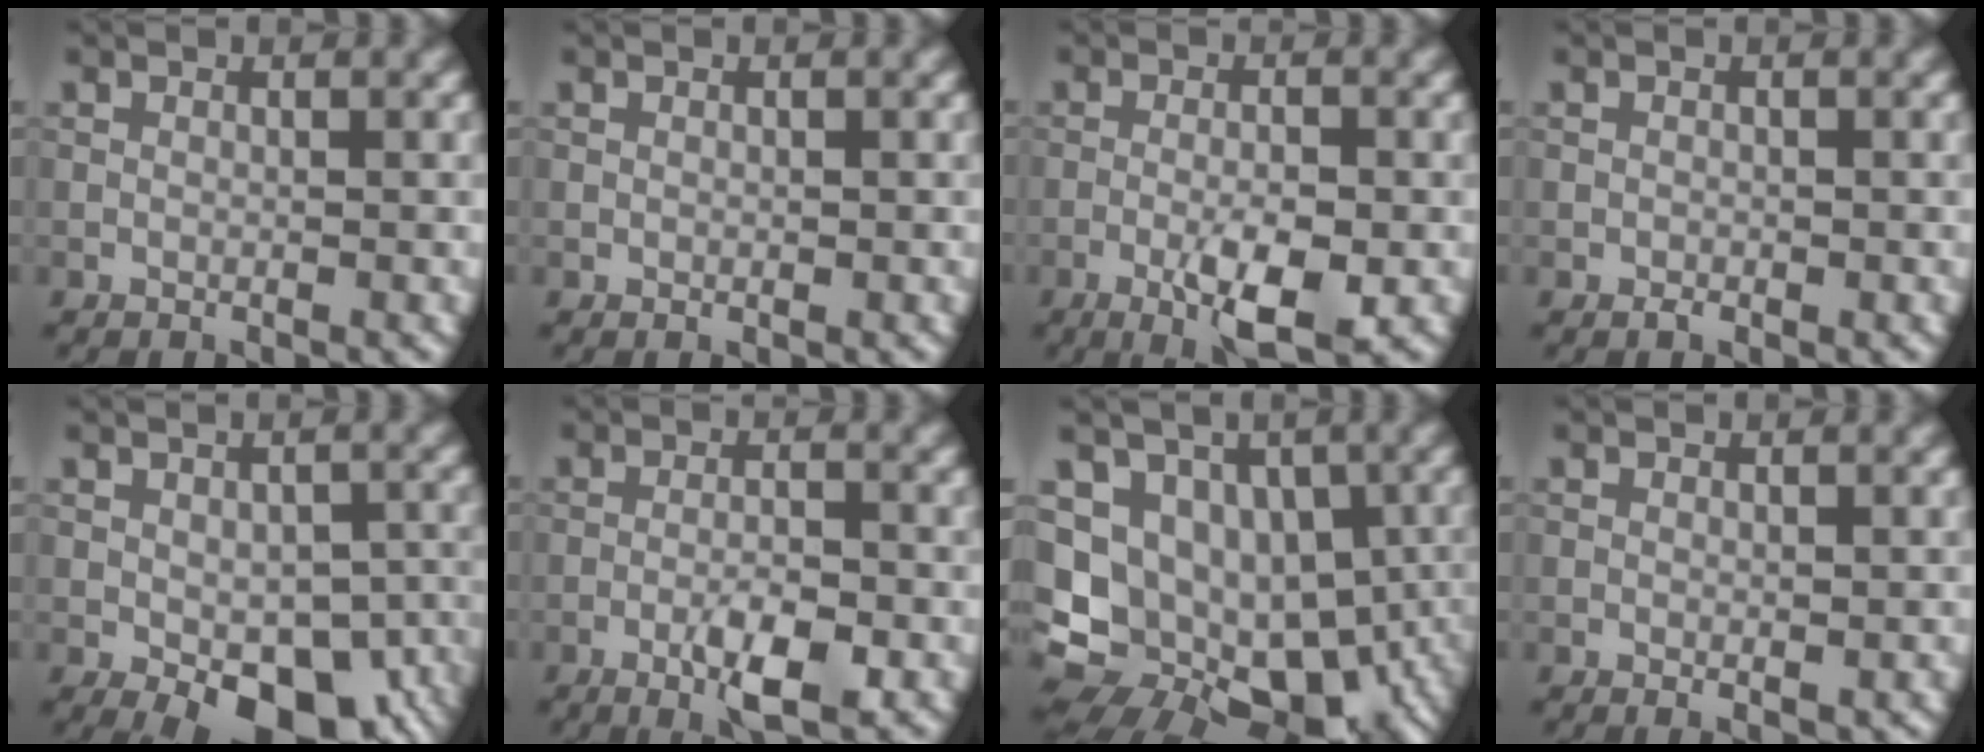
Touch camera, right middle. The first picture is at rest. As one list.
[{"total": 0.0}, {"total": 4.8, "force": [-1.8, 1.3, 4.2], "torque": [-0.075, -0.002, -0.031]}, {"total": 0.5, "force": [-0.3, 0.3, 0.3], "torque": [-0.003, 0.001, -0.004]}, {"total": 10.5, "force": [-4.6, 5.4, 7.7], "torque": [-0.111, -0.029, -0.049]}, {"total": 4.0, "force": [-1.9, 0.9, 3.4], "torque": [-0.062, 0.002, -0.032]}, {"total": 15.0, "force": [-2.1, 11.5, 9.5], "torque": [-0.134, -0.004, -0.011]}, {"total": 0.8, "force": [-0.1, 0.3, 0.8], "torque": [-0.009, -0.003, 0.000]}]